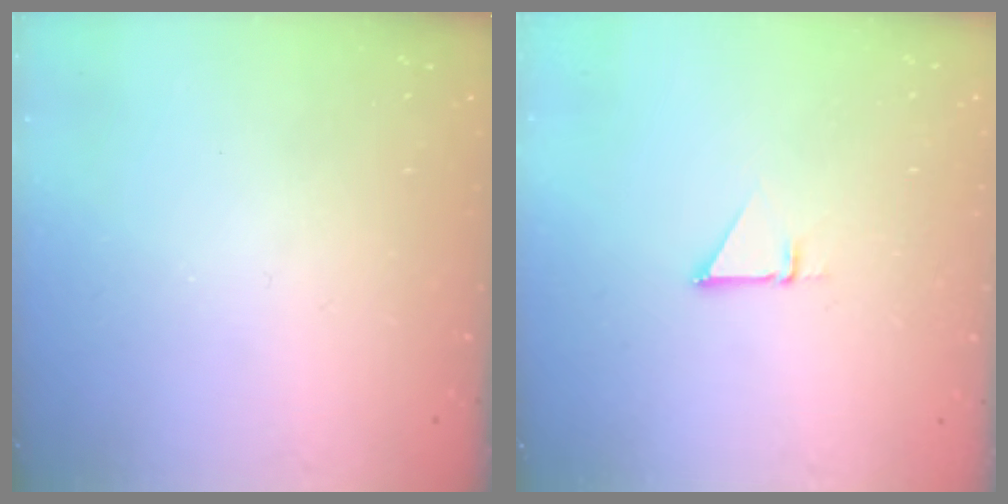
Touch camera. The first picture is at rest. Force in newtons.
{"total": 1.4, "press": 1.4, "slide": 0.0}